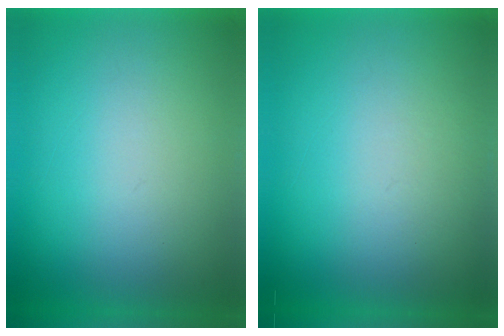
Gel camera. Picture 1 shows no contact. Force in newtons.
{"total": 1.5}